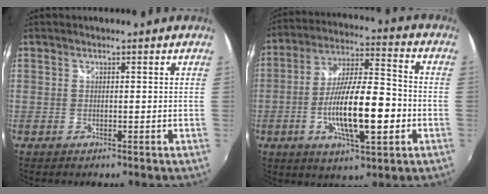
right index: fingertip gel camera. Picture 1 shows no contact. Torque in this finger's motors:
{"motor_torque": [1.80, -0.34, 1.05, 0.21]}